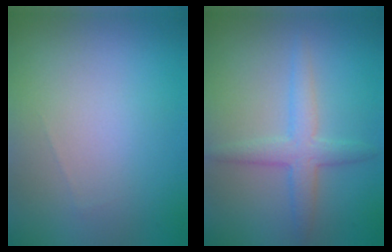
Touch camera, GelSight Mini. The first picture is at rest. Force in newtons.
{"total": 3.0, "press": 3.0, "slide": 0.1}